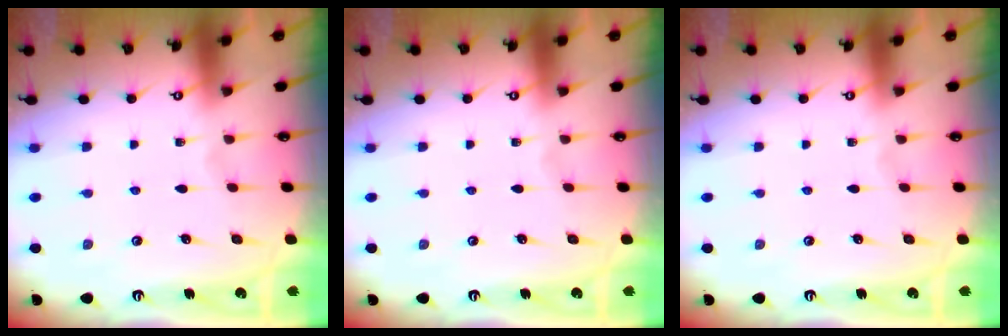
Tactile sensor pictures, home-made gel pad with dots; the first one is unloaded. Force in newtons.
{"total": 0.0}
{"total": 0.0}